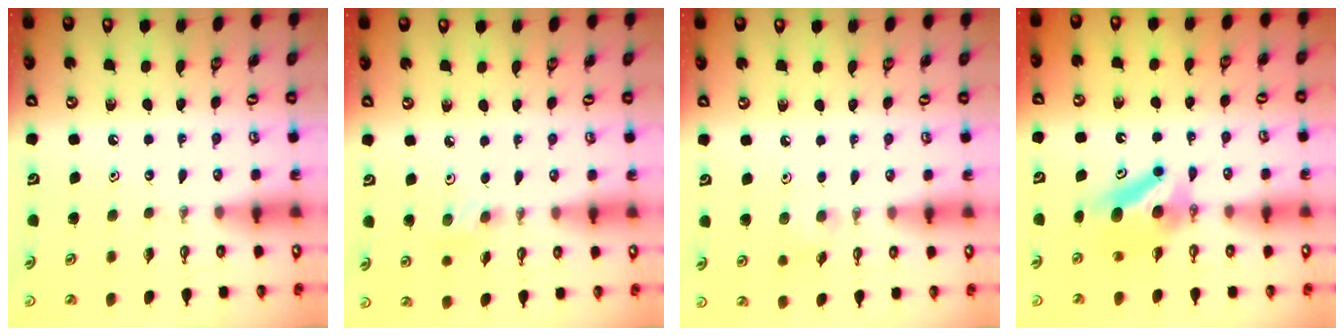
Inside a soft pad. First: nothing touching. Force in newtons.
{"total": 3.4, "press": 3.3, "slide": 0.8}
{"total": 4.2, "press": 4.1, "slide": 1.0}
{"total": 7.7, "press": 6.1, "slide": 4.7}